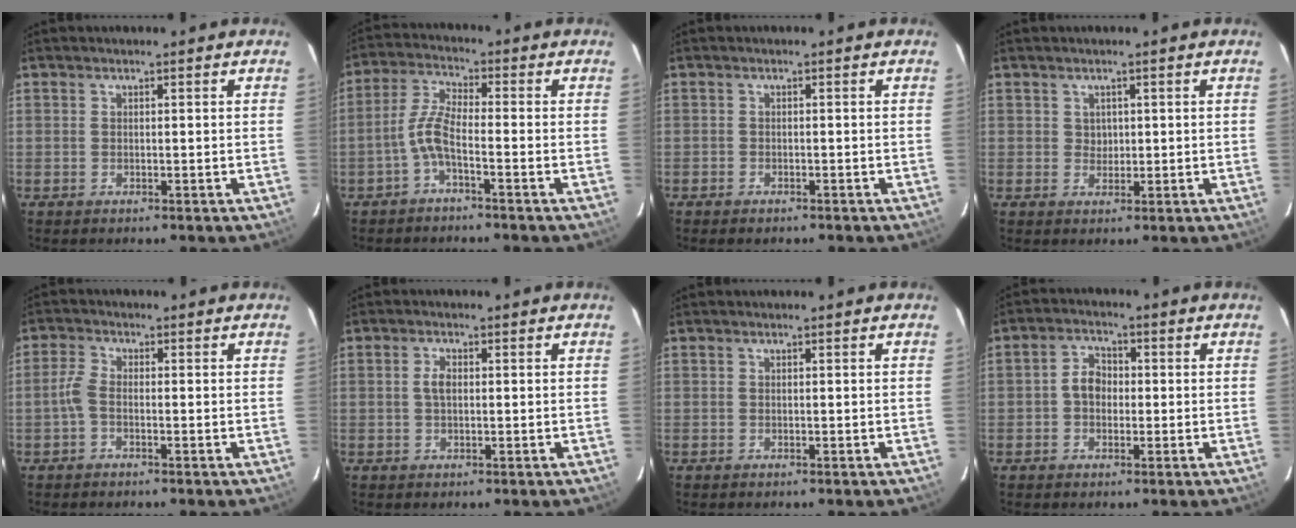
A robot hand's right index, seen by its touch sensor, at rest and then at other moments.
{"total": 4.9, "force": [-2.3, 0.9, 4.2], "torque": [-0.099, 0.013, -0.049]}
{"total": 1.7, "force": [-1.4, 0.8, 0.5], "torque": [-0.016, -0.002, -0.023]}
{"total": 1.8, "force": [0.6, 1.7, 0.3], "torque": [-0.001, 0.005, 0.010]}
{"total": 2.7, "force": [-1.0, 1.2, 2.2], "torque": [-0.057, 0.007, -0.024]}
{"total": 2.2, "force": [0.1, 1.2, 1.8], "torque": [-0.037, 0.005, 0.002]}
{"total": 0.0}
{"total": 4.0, "force": [-0.5, 3.3, 2.4], "torque": [-0.043, 0.015, -0.009]}